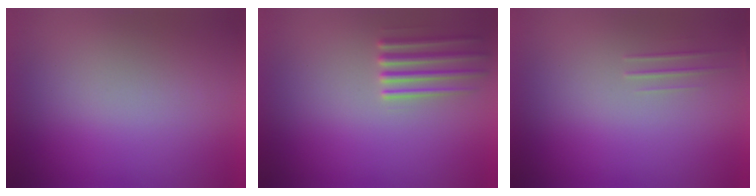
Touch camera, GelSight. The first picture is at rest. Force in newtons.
{"total": 3.8}
{"total": 1.7}